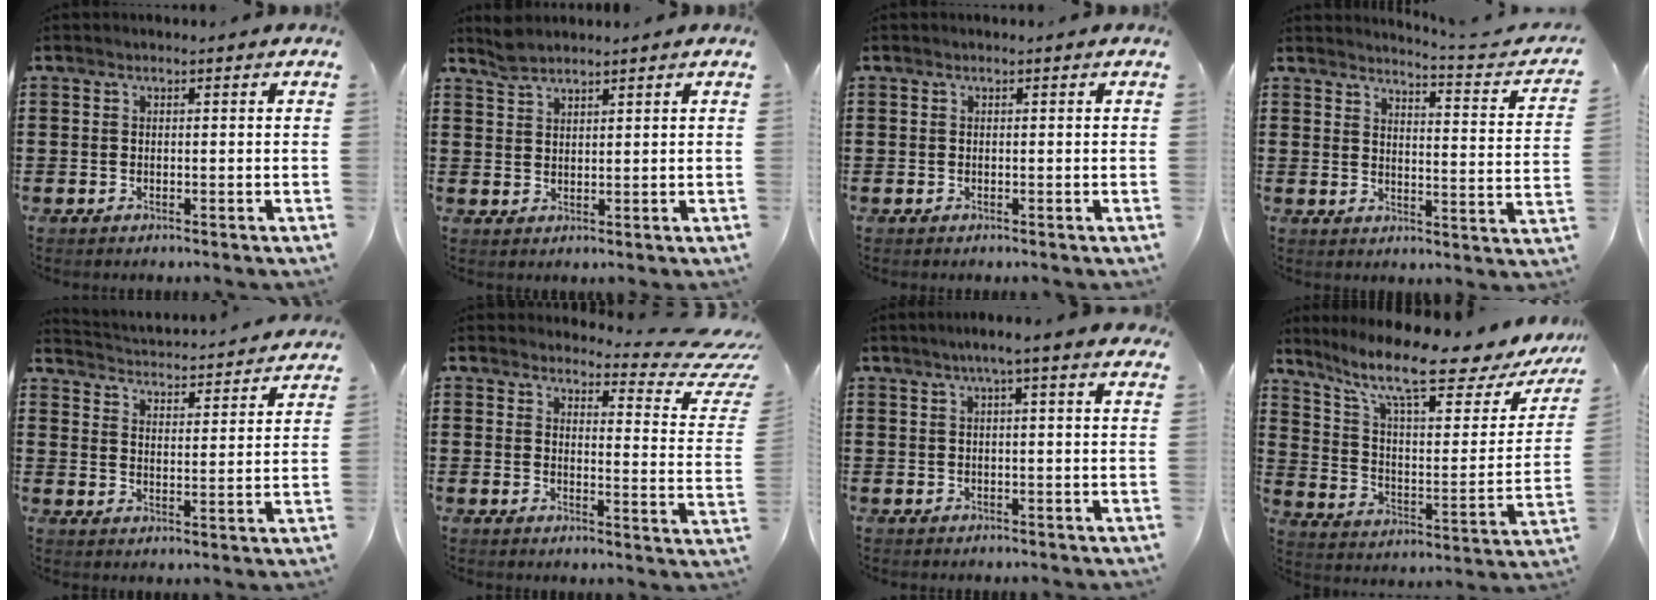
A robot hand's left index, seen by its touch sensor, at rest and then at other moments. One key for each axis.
{"total": 2.5, "fx": 2.4, "fy": 0.6, "fz": 0.6, "tx": -0.018, "ty": 0.002, "tz": 0.047}
{"total": 0.0}
{"total": 3.3, "fx": 2.9, "fy": -0.7, "fz": 1.3, "tx": -0.034, "ty": -0.032, "tz": 0.039}
{"total": 3.2, "fx": 3.2, "fy": -0.4, "fz": -0.2, "tx": -0.019, "ty": -0.035, "tz": 0.048}
{"total": 5.3, "fx": 4.5, "fy": 0.9, "fz": 2.6, "tx": -0.040, "ty": -0.040, "tz": 0.071}
{"total": 2.7, "fx": 1.5, "fy": -0.2, "fz": 2.2, "tx": -0.045, "ty": 0.002, "tz": 0.025}
{"total": 13.4, "fx": 9.5, "fy": 2.0, "fz": 9.2, "tx": -0.186, "ty": -0.062, "tz": 0.153}